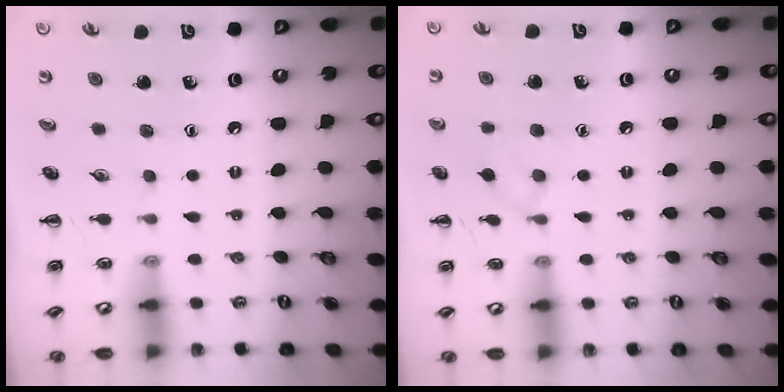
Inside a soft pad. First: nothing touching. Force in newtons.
{"total": 5.8, "press": 5.5, "slide": 2.0}